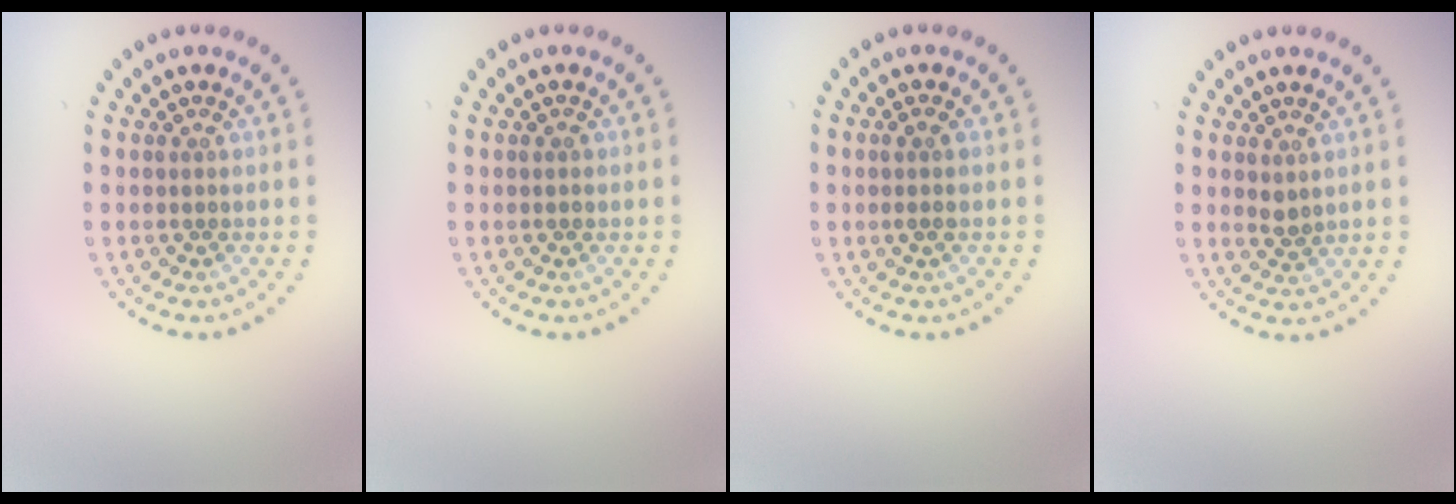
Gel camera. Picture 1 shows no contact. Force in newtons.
{"total": 0.8, "press": 0.7, "slide": 0.1}
{"total": 1.2, "press": 1.1, "slide": 0.6}
{"total": 1.1, "press": 1.0, "slide": 0.4}